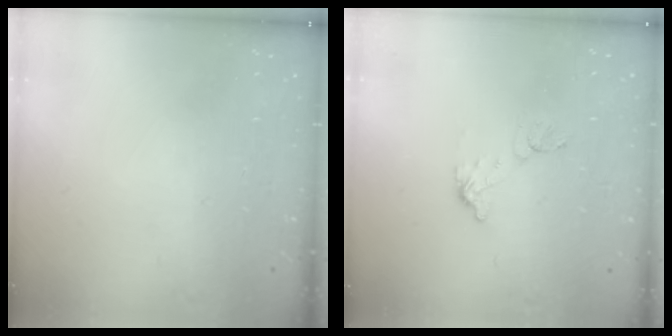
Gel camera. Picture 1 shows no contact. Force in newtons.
{"total": 7.2, "press": 7.2, "slide": 0.5}